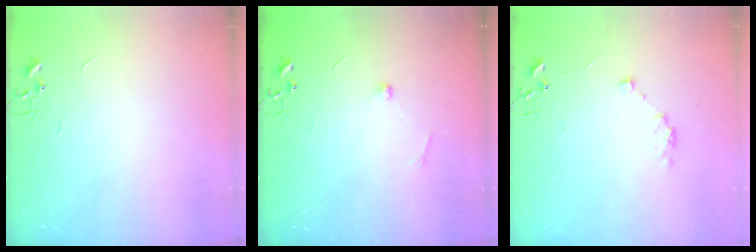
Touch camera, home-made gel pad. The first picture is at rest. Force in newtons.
{"total": 5.6, "press": 5.5, "slide": 1.1}
{"total": 5.8, "press": 5.8, "slide": 0.8}